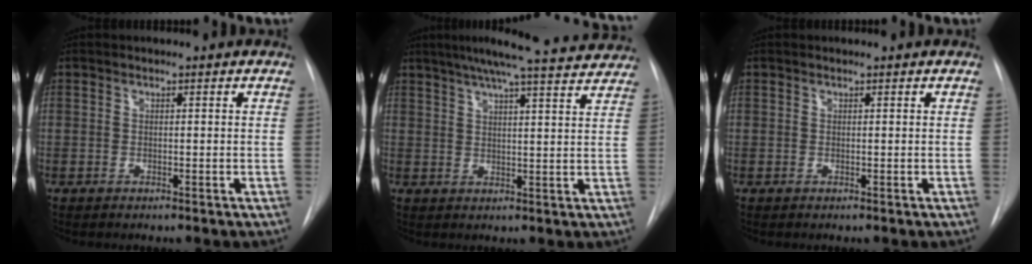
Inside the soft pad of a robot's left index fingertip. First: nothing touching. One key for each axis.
{"total": 17.5, "fx": 16.0, "fy": 1.0, "fz": 6.9, "tx": -0.104, "ty": 0.006, "tz": 0.202}
{"total": 0.0}